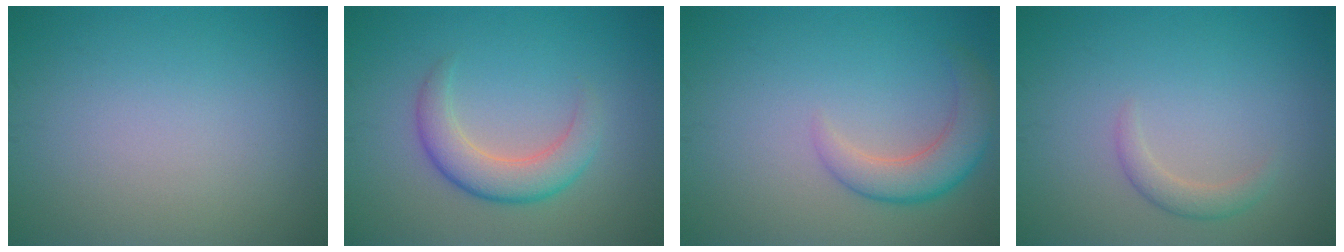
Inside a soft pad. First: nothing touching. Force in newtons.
{"total": 4.0, "press": 4.0, "slide": 0.1}
{"total": 4.0, "press": 3.9, "slide": 0.3}
{"total": 1.6, "press": 1.6, "slide": 0.1}